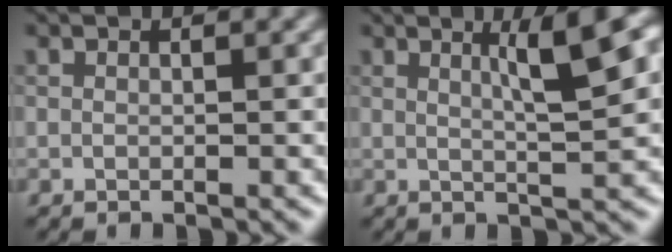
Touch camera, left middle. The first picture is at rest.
{"total": 4.7, "force": [1.7, 0.5, 4.4], "torque": [-0.062, 0.004, 0.027]}